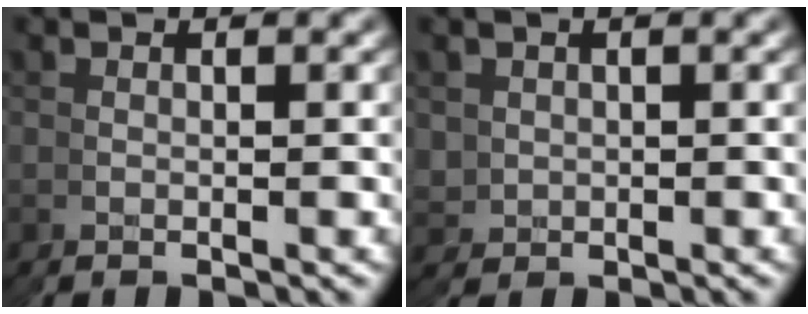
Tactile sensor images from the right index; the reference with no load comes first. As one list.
[{"total": 3.3, "force": [0.2, 3.3, -0.3], "torque": [-0.006, -0.029, 0.019]}]